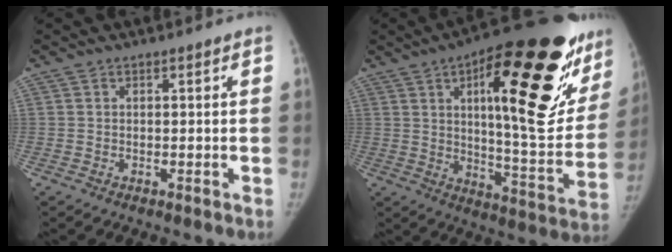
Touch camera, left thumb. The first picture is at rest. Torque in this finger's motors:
{"motor_torque": [2.49, 2.52, 1.47, -1.30, 0.21]}